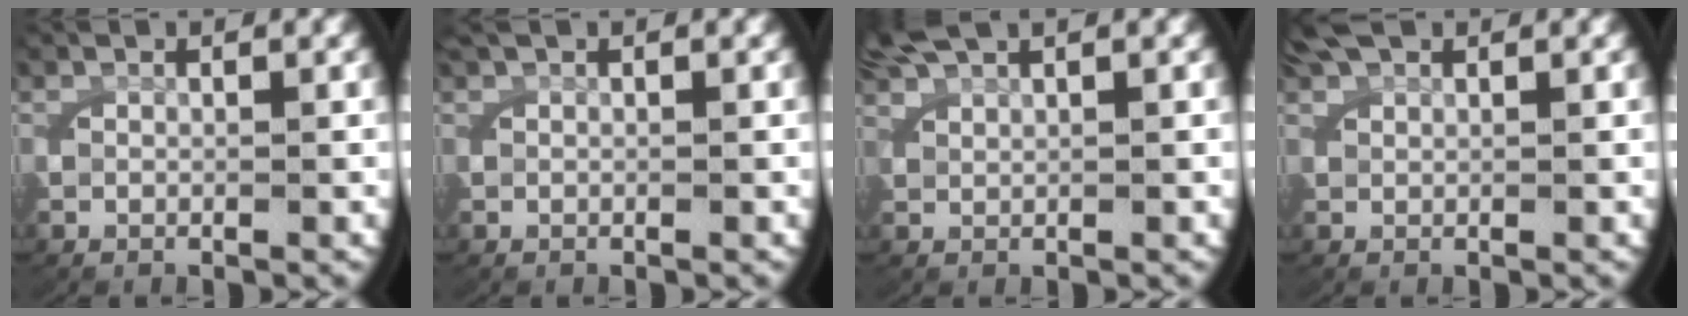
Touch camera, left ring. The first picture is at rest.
{"total": 0.5, "force": [0.4, -0.2, 0.3], "torque": [-0.008, 0.007, 0.006]}
{"total": 2.3, "force": [2.1, 0.0, 1.0], "torque": [-0.024, 0.008, 0.042]}
{"total": 1.4, "force": [1.3, -0.2, 0.4], "torque": [-0.011, 0.003, 0.030]}